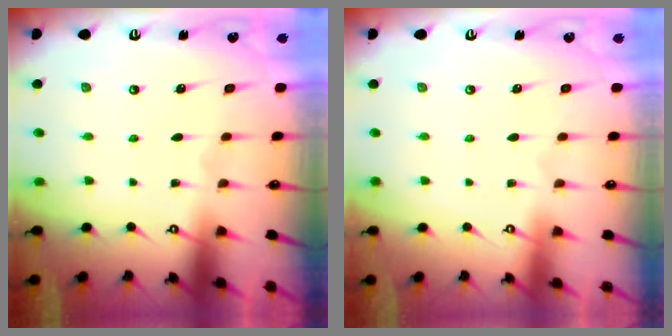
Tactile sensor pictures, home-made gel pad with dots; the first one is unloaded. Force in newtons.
{"total": 3.9, "press": 3.9, "slide": 0.1}